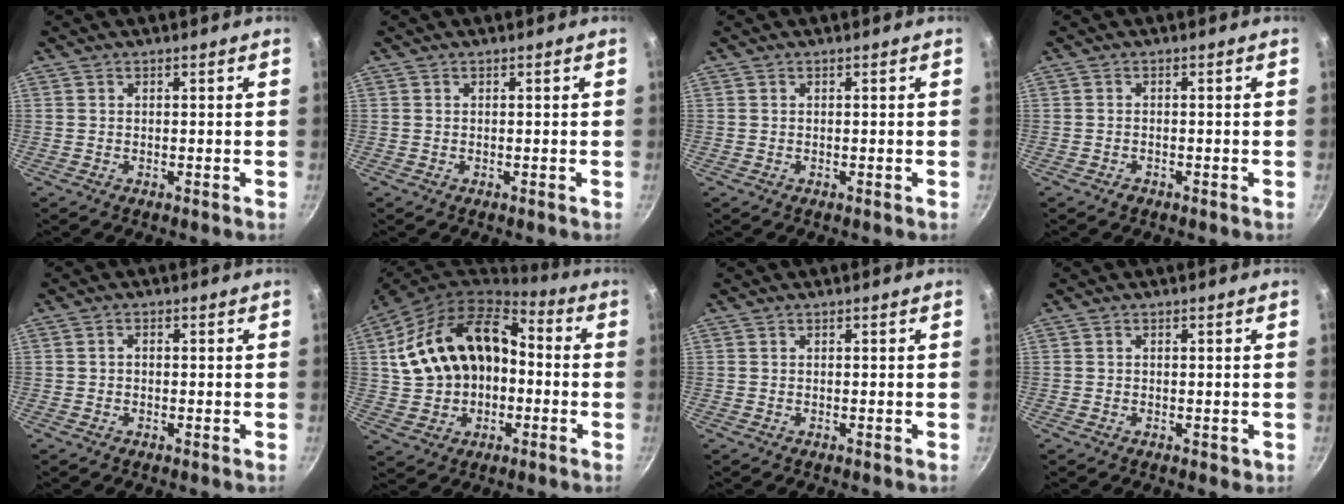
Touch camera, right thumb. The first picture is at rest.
{"total": 0.0}
{"total": 0.0}
{"total": 1.2, "force": [-0.9, 0.8, 0.4], "torque": [-0.012, 0.007, -0.015]}
{"total": 1.3, "force": [-0.2, 1.0, 0.7], "torque": [-0.013, 0.006, -0.004]}
{"total": 20.3, "force": [1.0, 14.4, 14.2], "torque": [-0.227, 0.047, 0.021]}
{"total": 0.0}
{"total": 0.9, "force": [-0.1, 0.8, 0.4], "torque": [-0.001, 0.001, -0.001]}